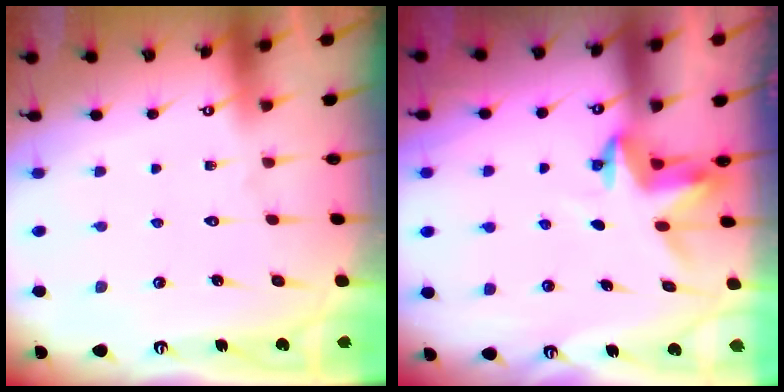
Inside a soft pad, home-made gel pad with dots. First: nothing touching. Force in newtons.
{"total": 3.4, "press": 3.4, "slide": 0.2}